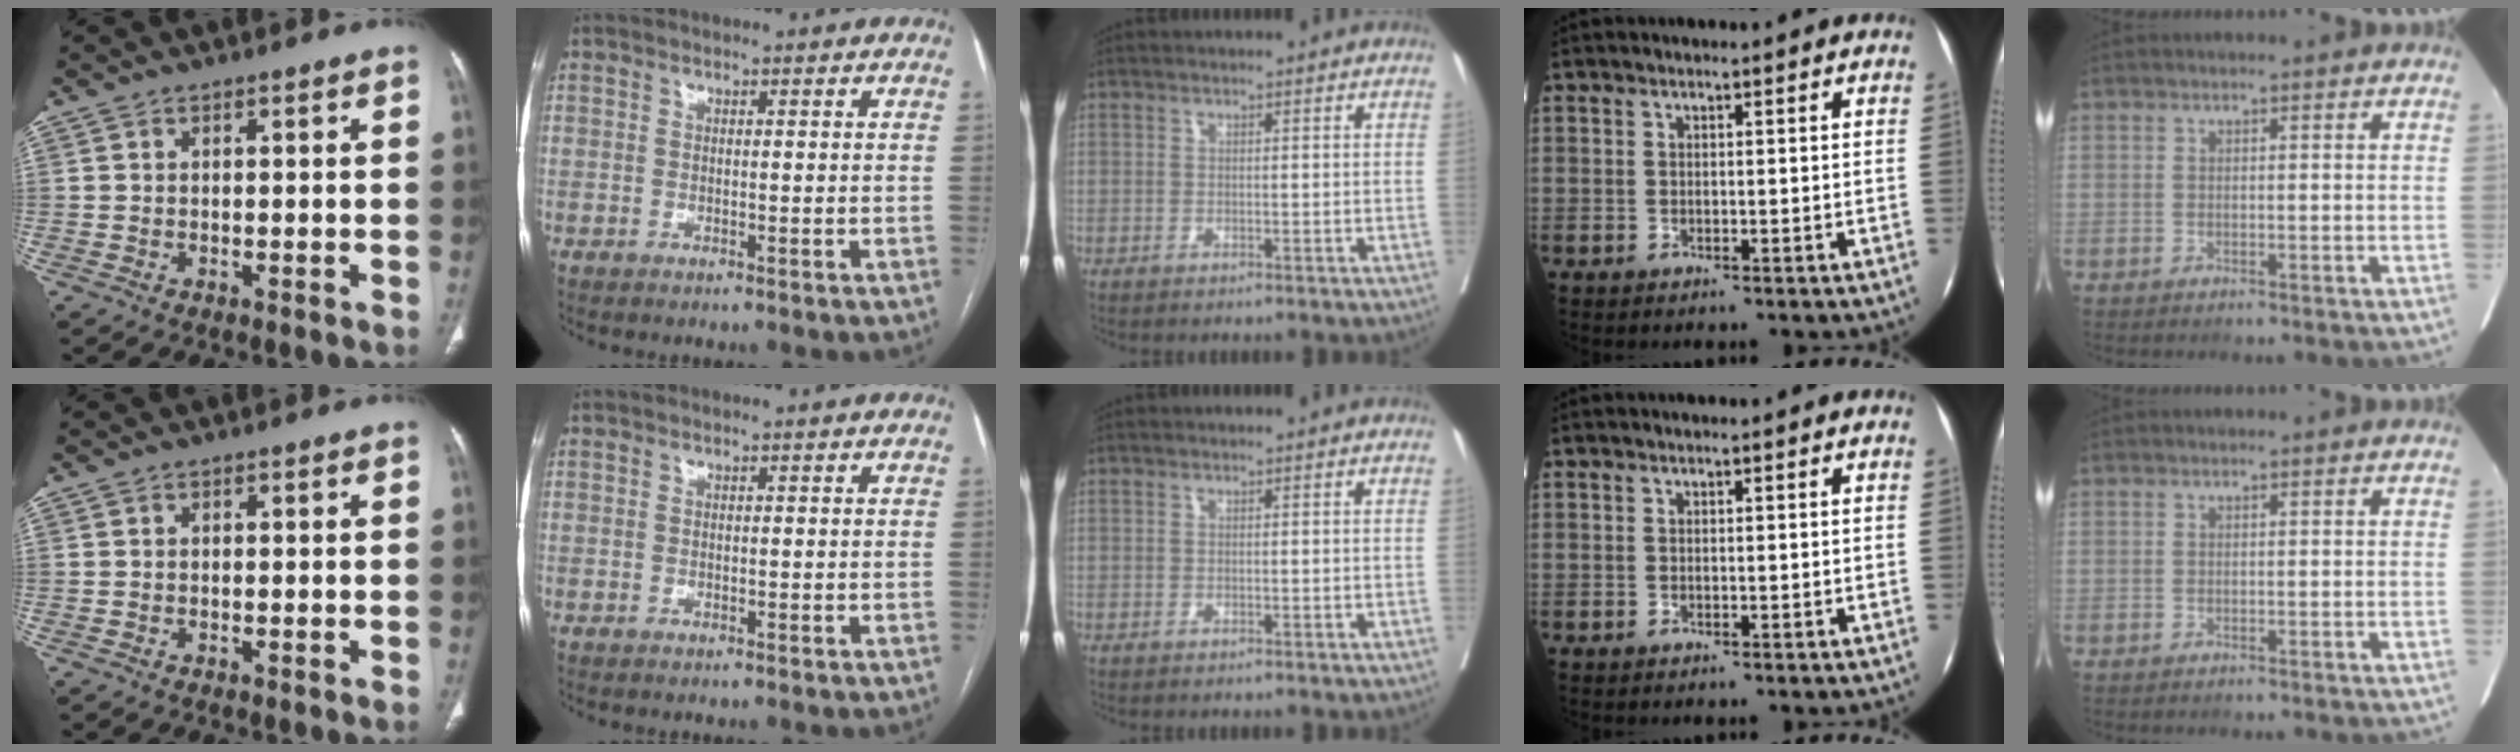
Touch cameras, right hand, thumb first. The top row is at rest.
{}